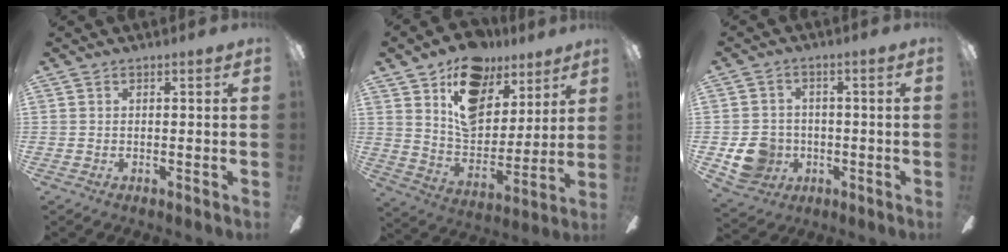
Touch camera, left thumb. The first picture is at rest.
{"total": 17.3, "force": [10.3, 11.2, 8.3], "torque": [-0.131, -0.056, 0.188]}
{"total": 8.2, "force": [-1.8, 7.5, 2.8], "torque": [-0.067, 0.011, -0.027]}